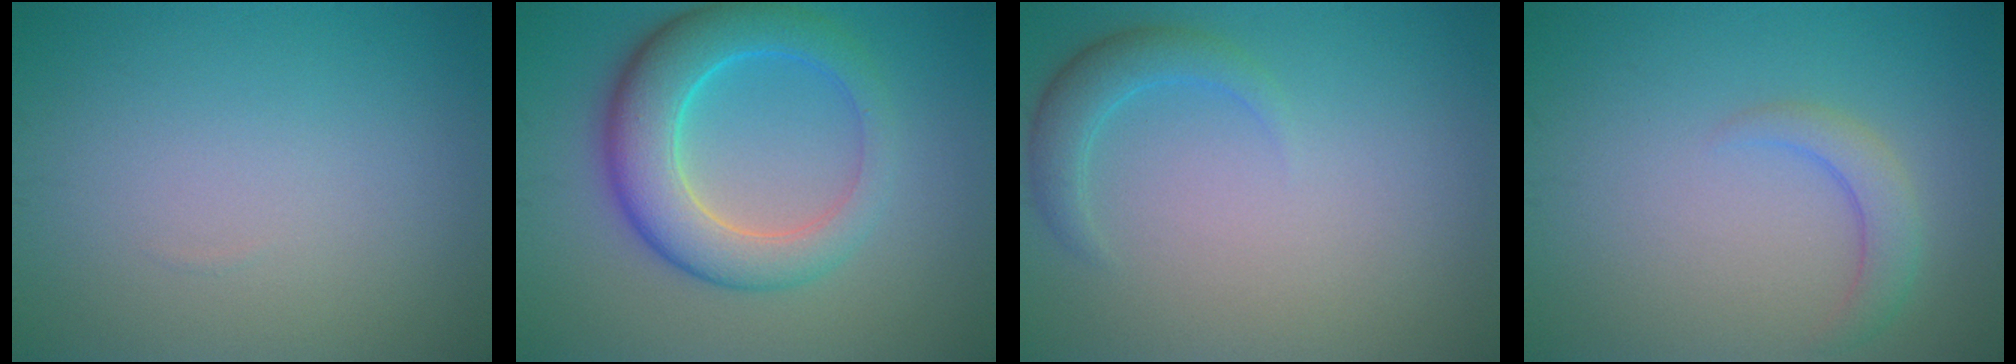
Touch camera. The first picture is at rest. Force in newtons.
{"total": 7.2, "press": 7.2, "slide": 0.3}
{"total": 2.4, "press": 2.4, "slide": 0.1}
{"total": 2.2, "press": 2.2, "slide": 0.3}